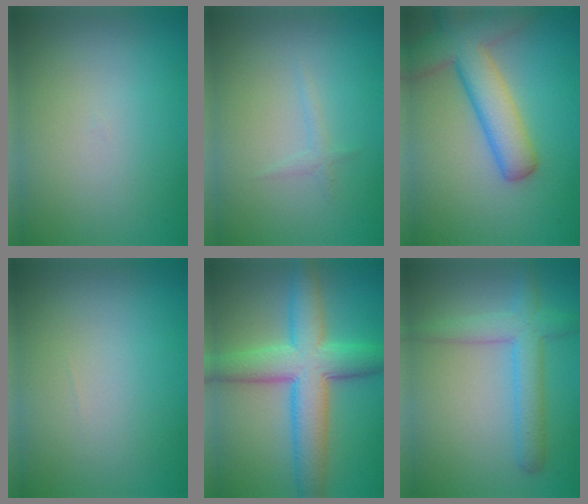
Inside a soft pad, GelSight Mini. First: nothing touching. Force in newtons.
{"total": 0.8, "press": 0.8, "slide": 0.1}
{"total": 6.9, "press": 6.9, "slide": 0.5}
{"total": 0.0}
{"total": 7.9, "press": 7.9, "slide": 0.1}
{"total": 4.0, "press": 4.0, "slide": 0.2}